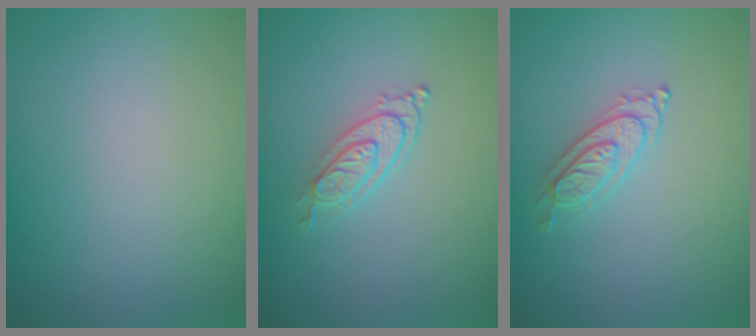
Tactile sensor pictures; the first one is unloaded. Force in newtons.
{"total": 2.7, "press": 2.1, "slide": 1.7}
{"total": 2.2, "press": 2.1, "slide": 0.7}